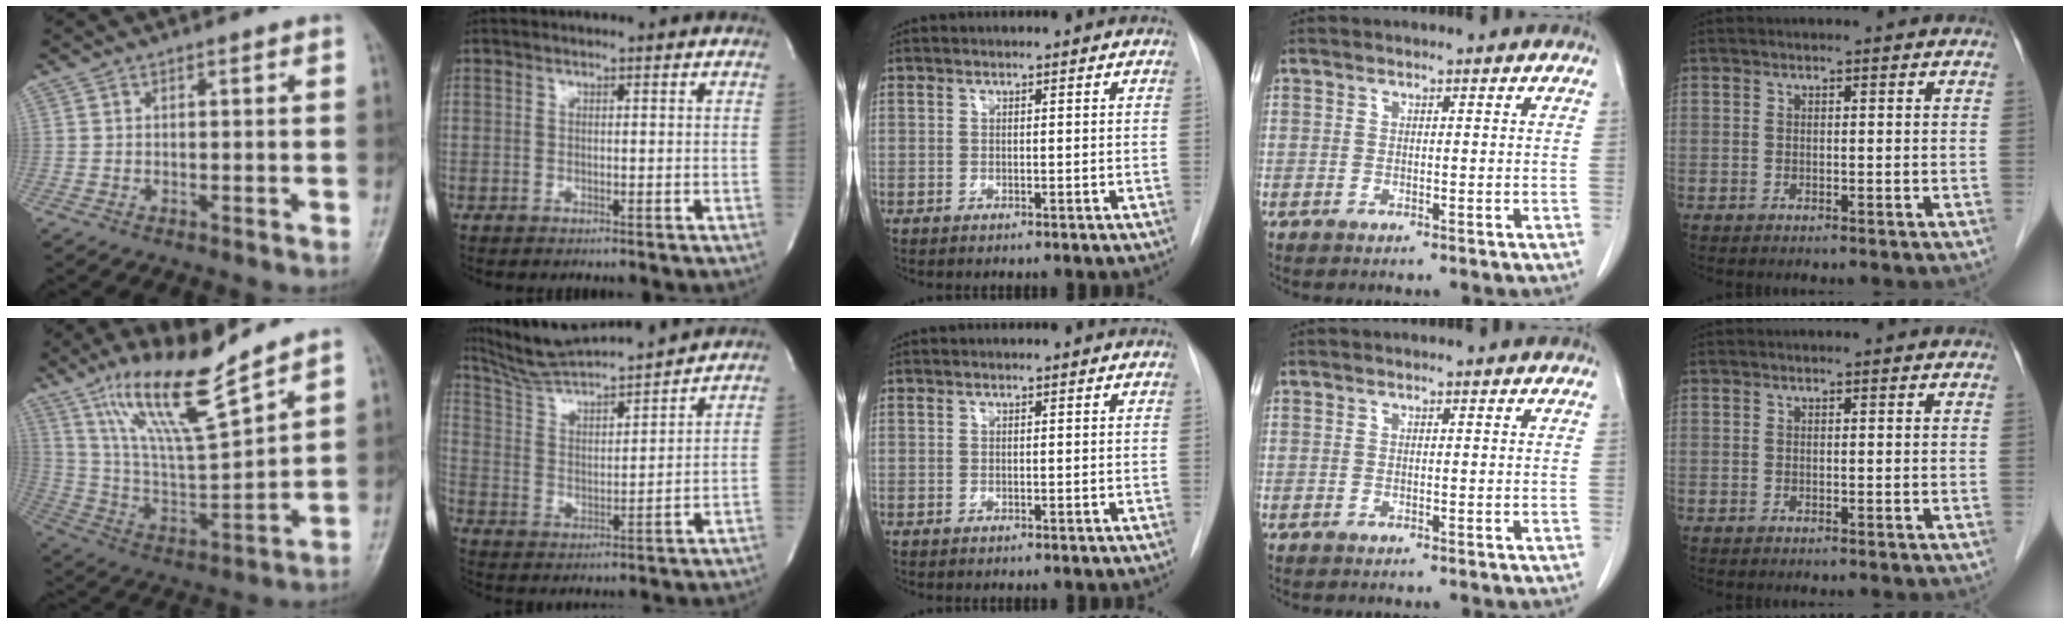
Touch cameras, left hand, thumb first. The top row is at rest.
{"thumb": {"total": 16.5, "force": [12.0, 2.7, 11.0], "torque": [-0.191, -0.066, 0.236]}, "index": {"total": 15.3, "force": [14.5, 0.0, 4.9], "torque": [-0.102, 0.012, 0.248]}}